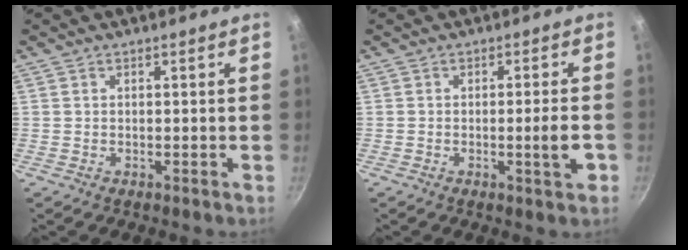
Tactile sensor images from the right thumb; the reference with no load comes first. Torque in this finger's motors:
{"motor_torque": [3.19, 1.82, 1.62, -0.89, 0.45]}